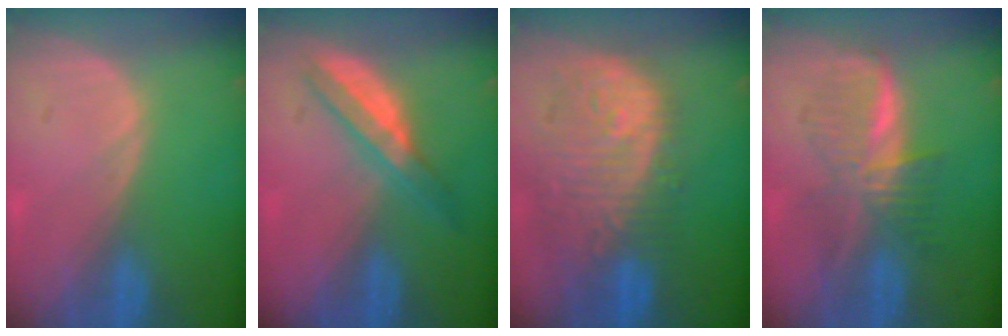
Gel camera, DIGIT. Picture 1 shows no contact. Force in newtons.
{"total": 4.9, "press": 4.8, "slide": 0.7}
{"total": 12.3, "press": 10.8, "slide": 5.9}
{"total": 6.3, "press": 6.3, "slide": 0.1}